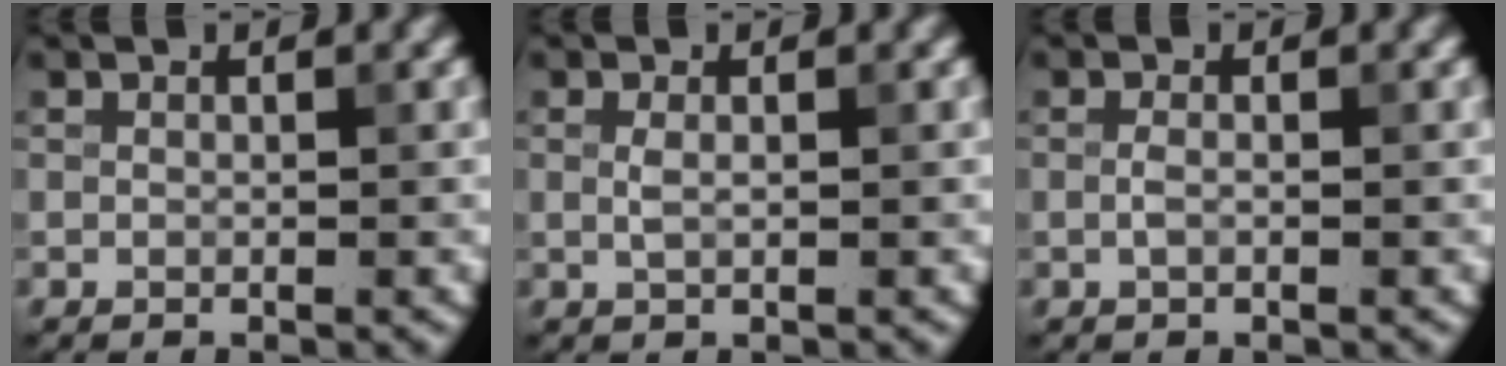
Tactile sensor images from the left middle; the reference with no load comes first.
{"total": 1.0, "force": [0.1, 0.4, 0.9], "torque": [-0.021, -0.001, 0.002]}
{"total": 0.9, "force": [-0.2, 0.4, 0.8], "torque": [-0.020, -0.002, -0.005]}